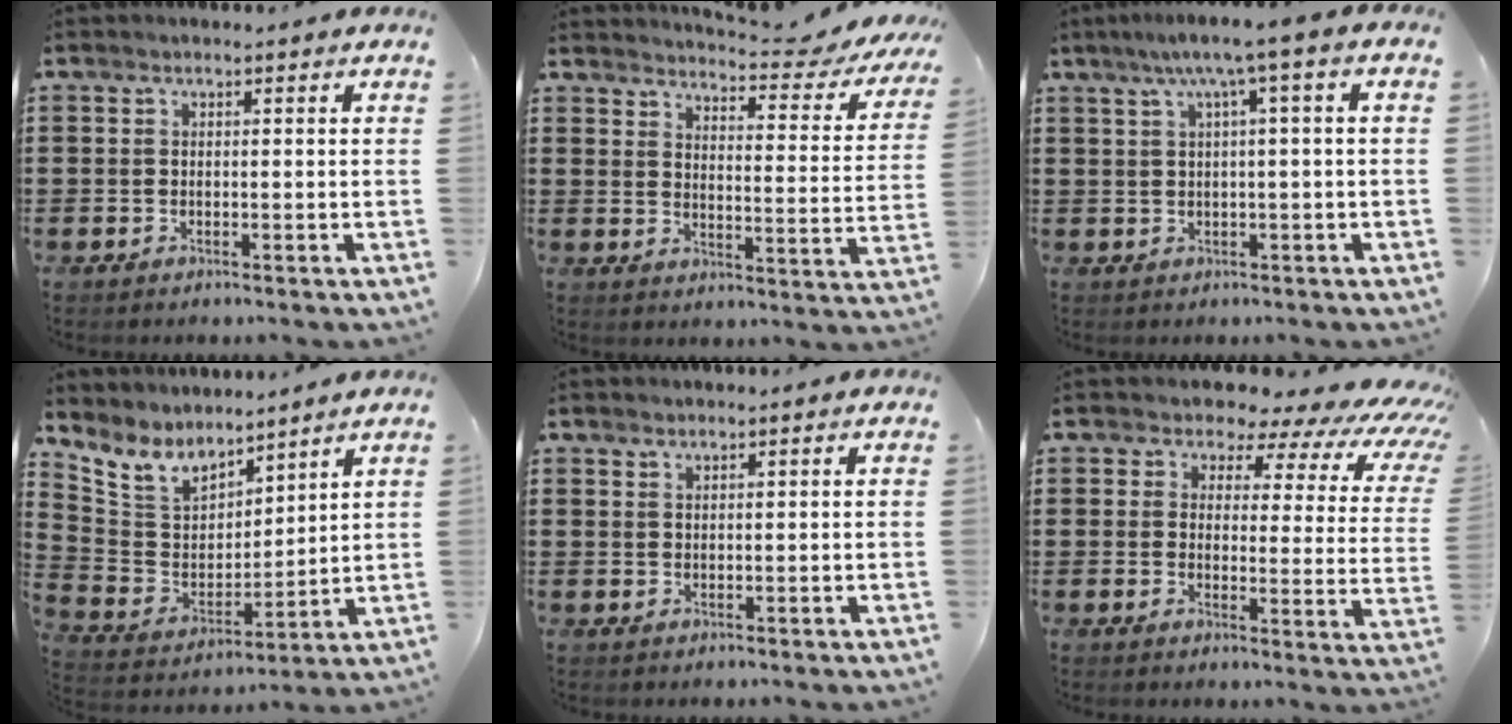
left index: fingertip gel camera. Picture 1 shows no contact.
{"total": 4.7, "force": [4.4, 0.1, 1.7], "torque": [-0.033, -0.043, 0.065]}
{"total": 4.2, "force": [0.7, -0.4, 4.1], "torque": [-0.080, -0.003, 0.003]}
{"total": 7.2, "force": [6.0, 3.6, 1.5], "torque": [-0.074, -0.043, 0.109]}
{"total": 1.2, "force": [1.2, 0.3, 0.1], "torque": [-0.004, 0.000, 0.023]}
{"total": 5.2, "force": [3.9, 2.4, 2.5], "torque": [-0.055, -0.027, 0.059]}